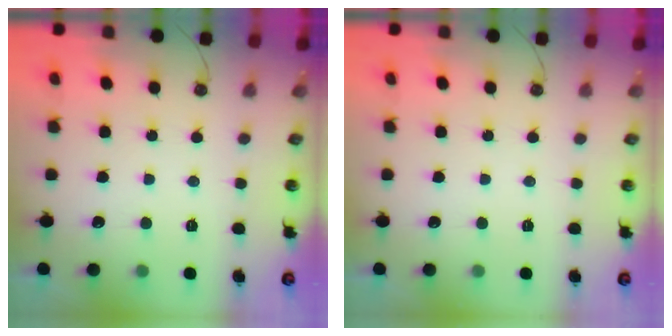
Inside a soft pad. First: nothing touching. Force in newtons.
{"total": 0.0}